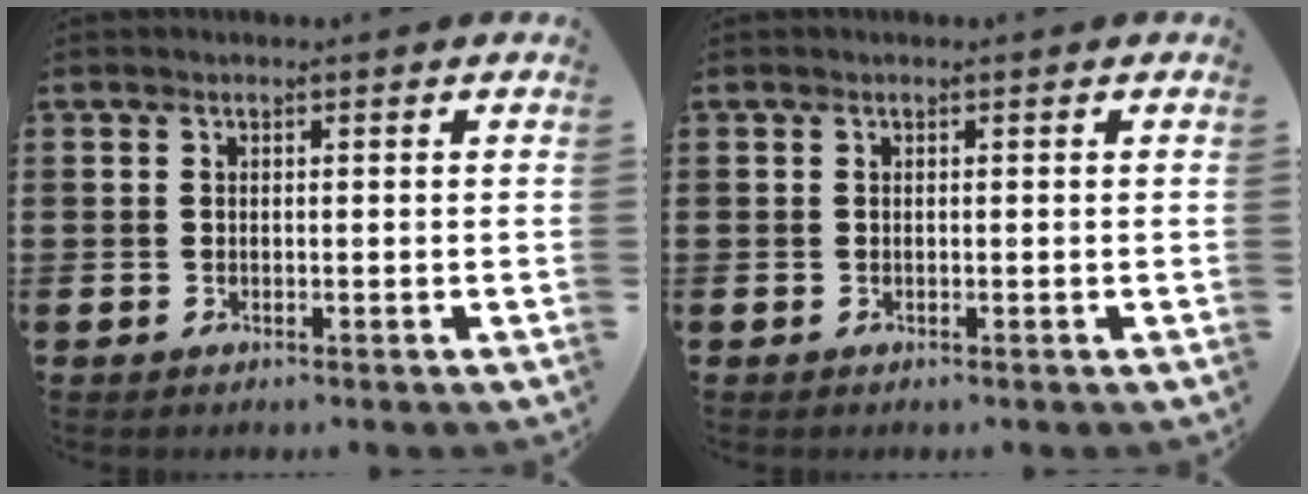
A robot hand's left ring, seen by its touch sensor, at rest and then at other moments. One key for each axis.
{"total": 0.0}